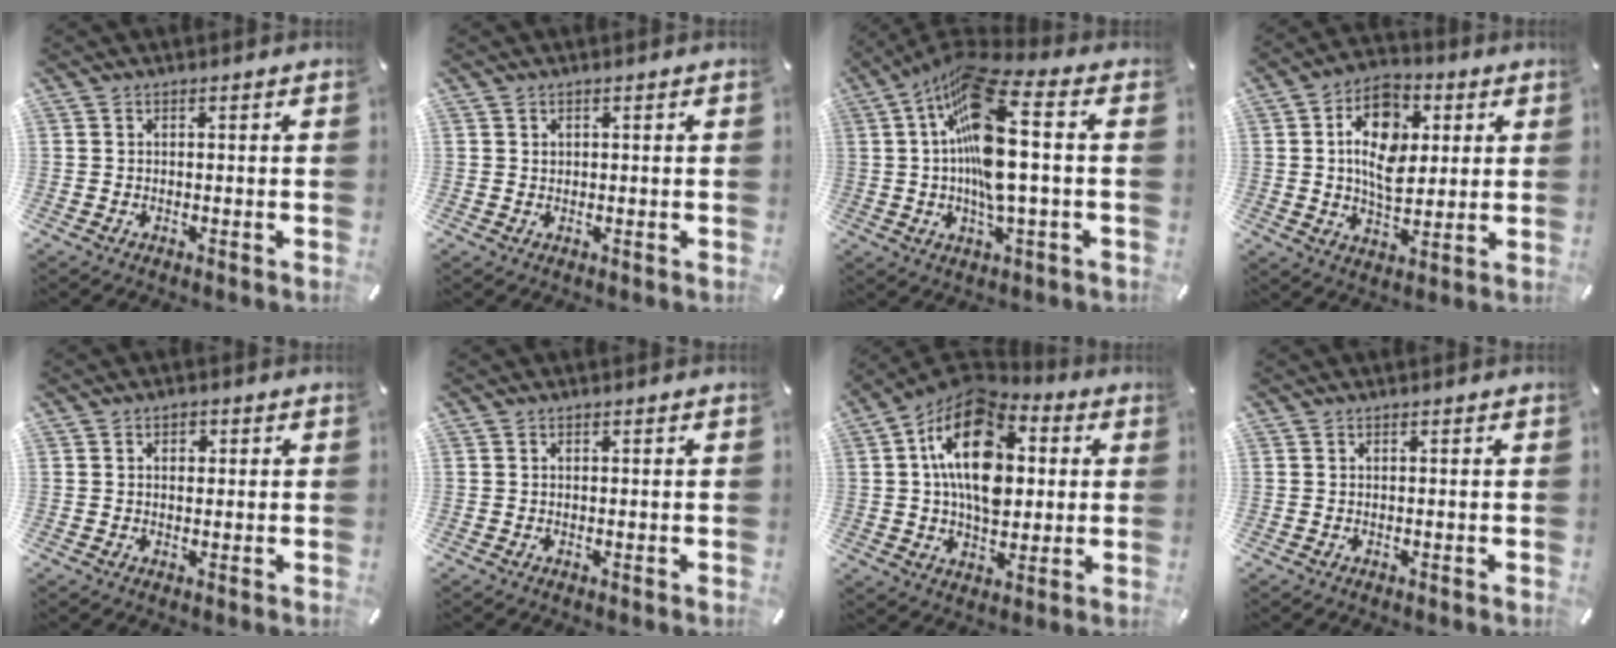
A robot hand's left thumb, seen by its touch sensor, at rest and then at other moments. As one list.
[{"total": 1.2, "force": [0.3, 1.2, 0.2], "torque": [0.002, 0.000, 0.003]}, {"total": 17.7, "force": [2.3, 4.9, 16.9], "torque": [-0.350, -0.009, 0.030]}, {"total": 13.6, "force": [2.9, 9.2, 9.6], "torque": [-0.166, 0.004, 0.050]}, {"total": 2.1, "force": [0.3, 1.7, 1.3], "torque": [-0.014, 0.001, -0.001]}, {"total": 0.0}, {"total": 19.1, "force": [3.6, 12.5, 14.0], "torque": [-0.259, -0.004, 0.058]}, {"total": 0.0}]